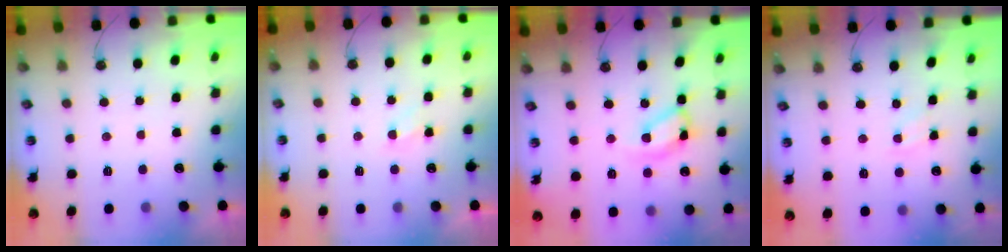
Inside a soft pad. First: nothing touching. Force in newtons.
{"total": 2.9, "press": 2.9, "slide": 0.4}
{"total": 14.9, "press": 14.9, "slide": 1.2}
{"total": 2.9, "press": 2.9, "slide": 0.4}